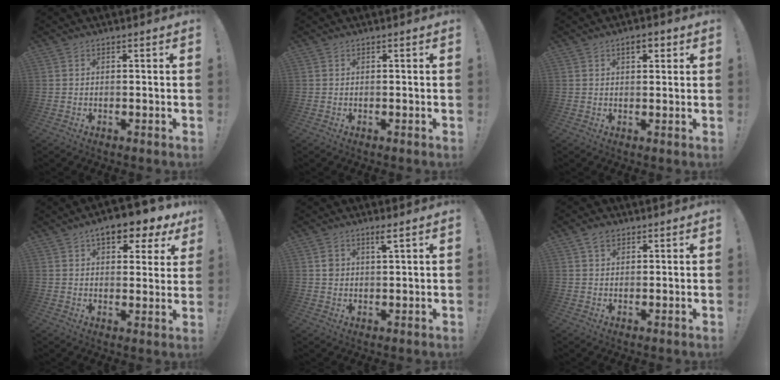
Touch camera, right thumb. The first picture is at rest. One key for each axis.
{"total": 0.0}
{"total": 3.7, "fx": 1.9, "fy": 1.8, "fz": 2.7, "tx": -0.031, "ty": -0.005, "tz": 0.027}
{"total": 9.5, "fx": 5.9, "fy": 4.1, "fz": 6.3, "tx": -0.084, "ty": -0.030, "tz": 0.101}
{"total": 3.8, "fx": 2.1, "fy": 1.8, "fz": 2.6, "tx": -0.042, "ty": -0.004, "tz": 0.035}
{"total": 3.5, "fx": 2.3, "fy": 2.1, "fz": 1.7, "tx": -0.024, "ty": -0.007, "tz": 0.041}